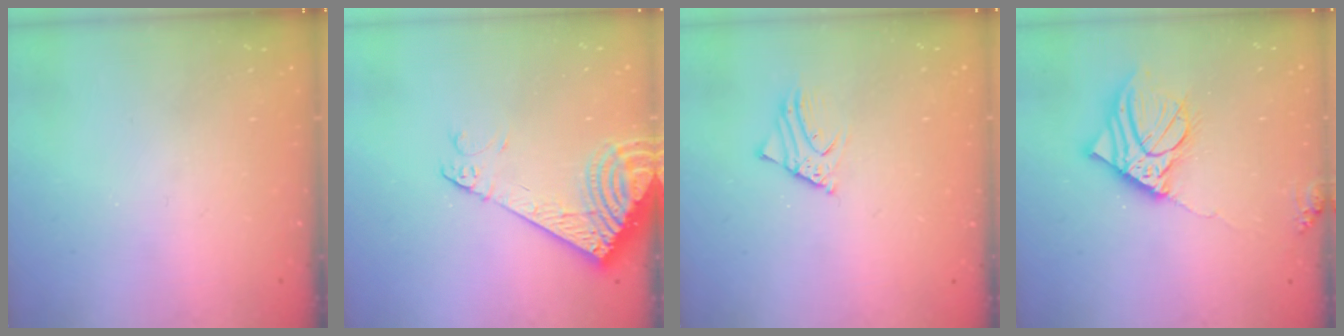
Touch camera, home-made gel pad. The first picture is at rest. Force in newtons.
{"total": 14.1, "press": 13.9, "slide": 2.6}
{"total": 2.1, "press": 2.1, "slide": 0.1}
{"total": 14.0, "press": 13.8, "slide": 2.6}